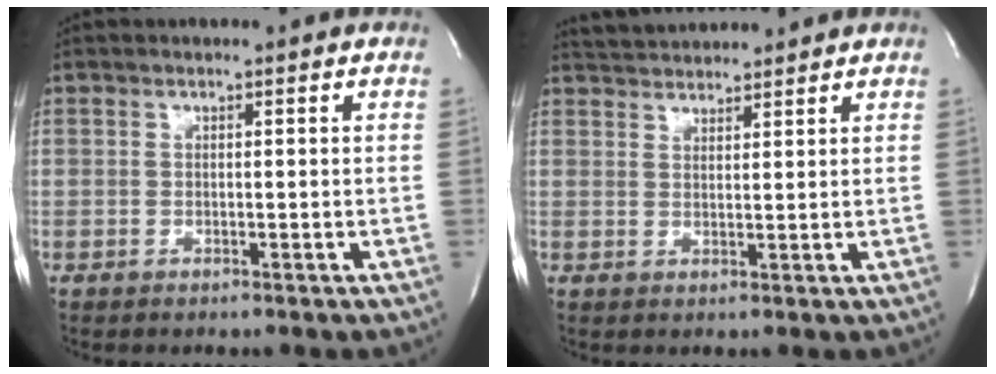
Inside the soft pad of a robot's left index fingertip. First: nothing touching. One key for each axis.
{"total": 6.4, "fx": 6.2, "fy": 0.9, "fz": 1.2, "tx": -0.027, "ty": 0.031, "tz": 0.100}